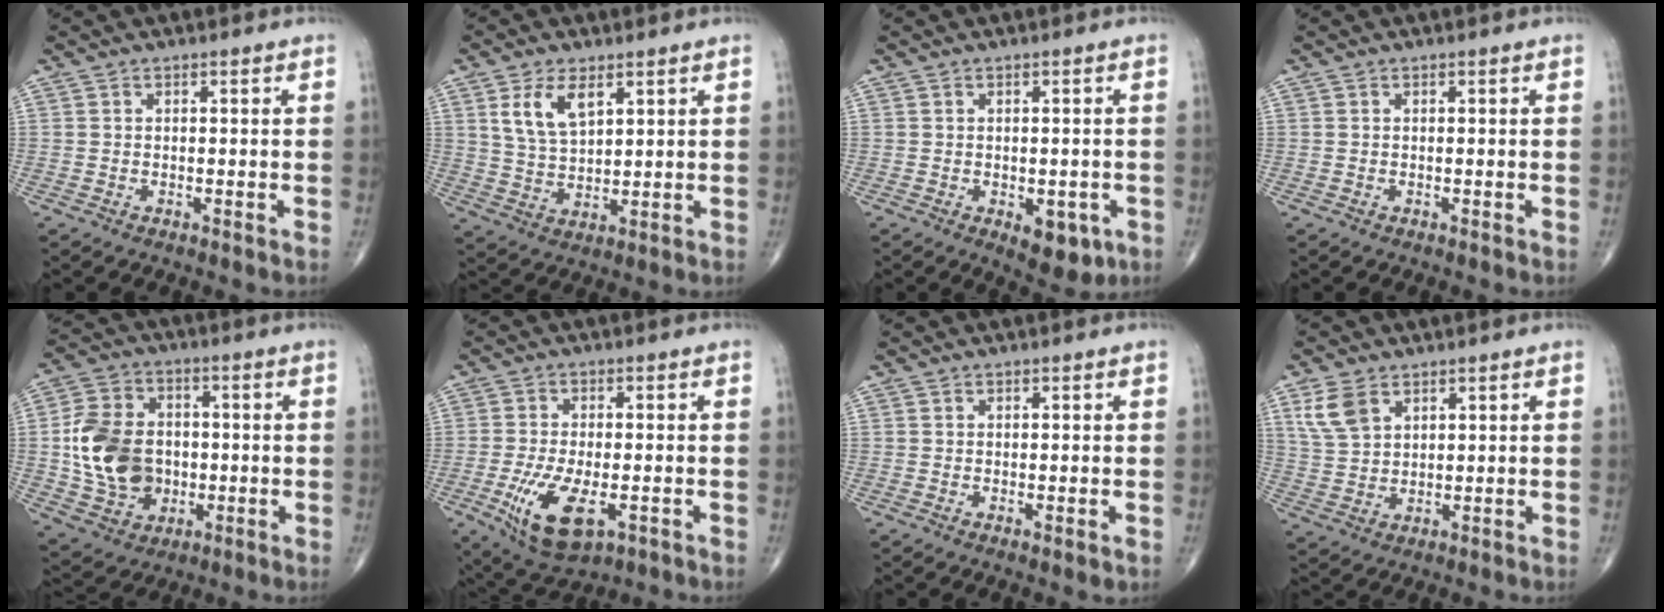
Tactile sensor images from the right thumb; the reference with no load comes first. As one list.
[{"total": 7.8, "force": [3.6, 4.0, 5.6], "torque": [-0.097, -0.016, 0.077]}, {"total": 6.5, "force": [-2.2, 3.5, 5.0], "torque": [-0.043, -0.001, -0.018]}, {"total": 0.0}, {"total": 15.1, "force": [-0.7, 11.8, 9.4], "torque": [-0.148, 0.011, -0.008]}, {"total": 11.4, "force": [-3.8, 5.2, 9.4], "torque": [-0.176, -0.008, -0.055]}, {"total": 1.3, "force": [-0.2, 0.5, 1.2], "torque": [-0.022, -0.006, -0.001]}, {"total": 6.6, "force": [3.5, 4.1, 3.8], "torque": [-0.068, -0.009, 0.077]}]